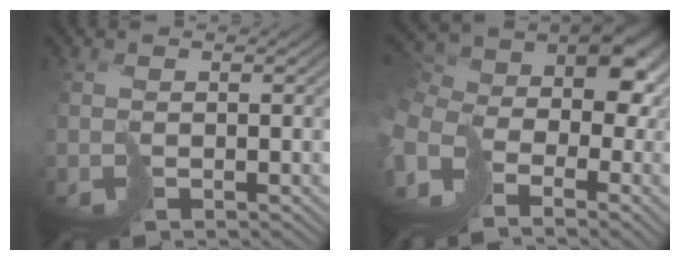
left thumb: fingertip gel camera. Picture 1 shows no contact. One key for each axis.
{"total": 12.3, "fx": -3.8, "fy": 7.5, "fz": 8.9, "tx": -0.225, "ty": -0.009, "tz": -0.062}